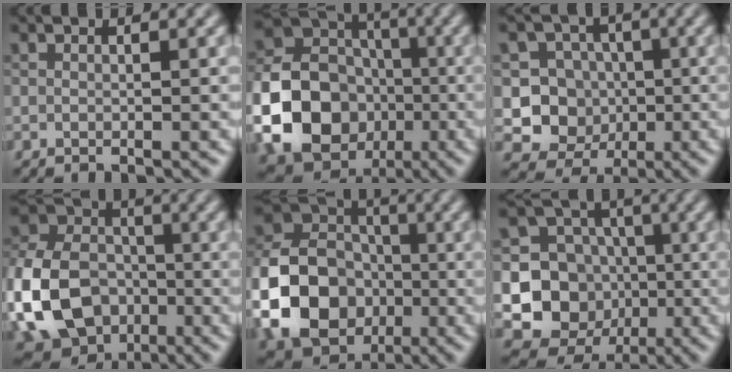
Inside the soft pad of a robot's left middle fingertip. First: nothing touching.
{"total": 20.7, "force": [-5.5, 18.5, 7.5], "torque": [-0.177, -0.042, -0.125]}
{"total": 6.8, "force": [-1.0, 6.4, 1.9], "torque": [-0.006, 0.008, -0.042]}
{"total": 12.5, "force": [-4.0, 9.4, 7.2], "torque": [-0.169, -0.021, -0.080]}
{"total": 13.3, "force": [-3.7, 10.6, 7.2], "torque": [-0.156, -0.022, -0.081]}
{"total": 9.9, "force": [-2.1, 9.2, 3.0], "torque": [-0.043, -0.004, -0.053]}